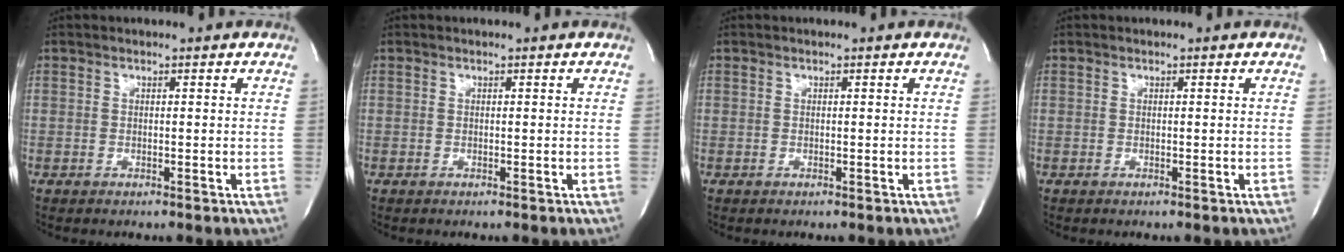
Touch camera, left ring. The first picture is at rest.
{"total": 0.0}
{"total": 0.0}
{"total": 0.0}